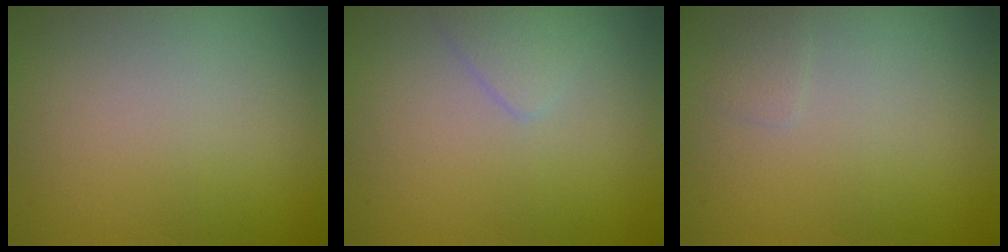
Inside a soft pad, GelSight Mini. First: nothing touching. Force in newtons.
{"total": 1.2, "press": 1.2, "slide": 0.1}
{"total": 0.8, "press": 0.8, "slide": 0.0}